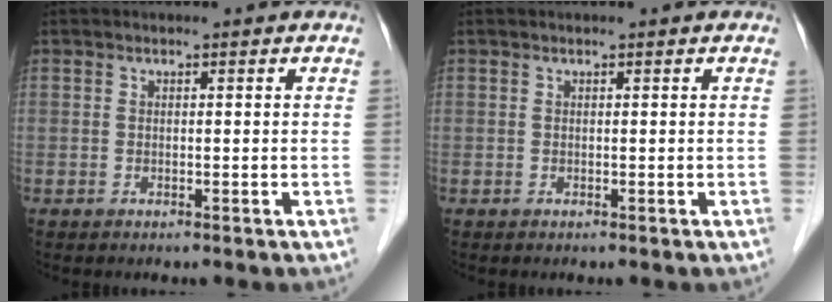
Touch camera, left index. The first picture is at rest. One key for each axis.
{"total": 0.0}